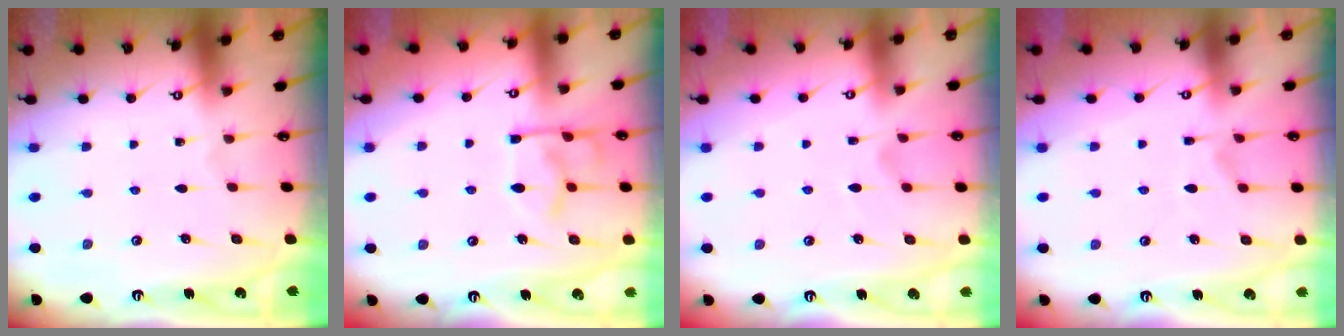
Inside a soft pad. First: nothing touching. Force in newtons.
{"total": 11.7, "press": 11.6, "slide": 0.9}
{"total": 1.1, "press": 0.2, "slide": 1.1}
{"total": 6.0, "press": 5.8, "slide": 1.4}